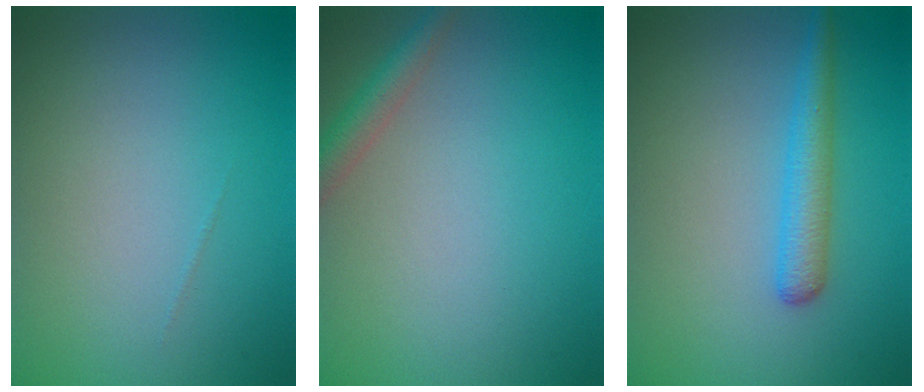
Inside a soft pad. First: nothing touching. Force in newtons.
{"total": 2.3, "press": 2.3, "slide": 0.1}
{"total": 2.8, "press": 2.8, "slide": 0.1}